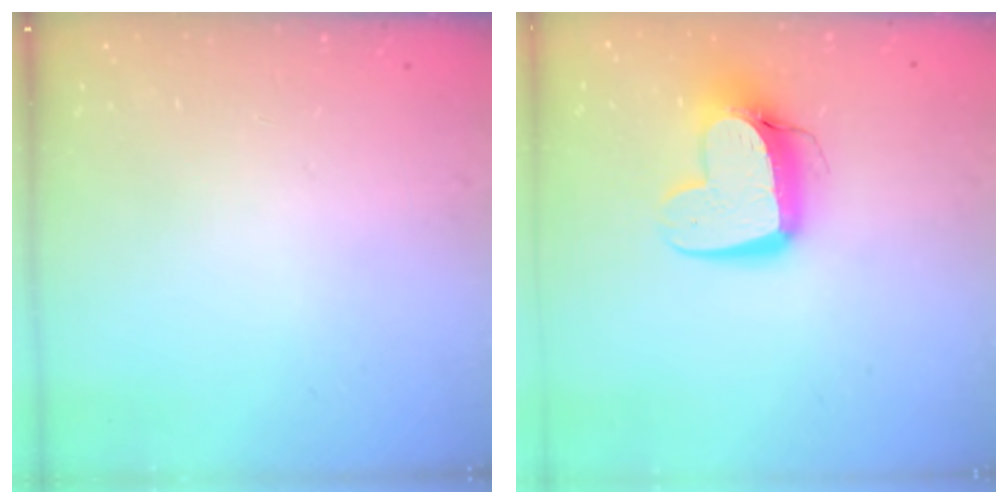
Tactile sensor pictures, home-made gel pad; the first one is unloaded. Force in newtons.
{"total": 12.4, "press": 12.3, "slide": 1.2}